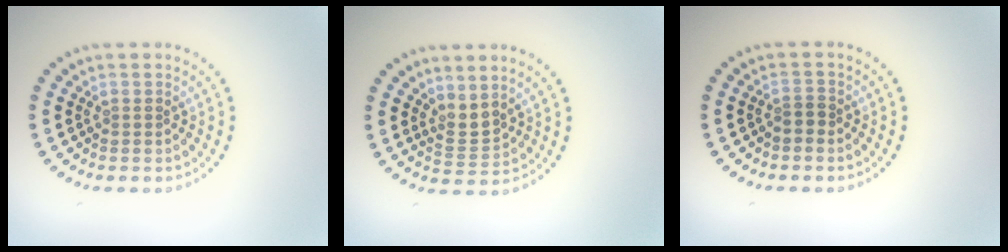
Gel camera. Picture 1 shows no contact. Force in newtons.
{"total": 2.0, "press": 1.4, "slide": 1.4}
{"total": 1.2, "press": 0.9, "slide": 0.8}